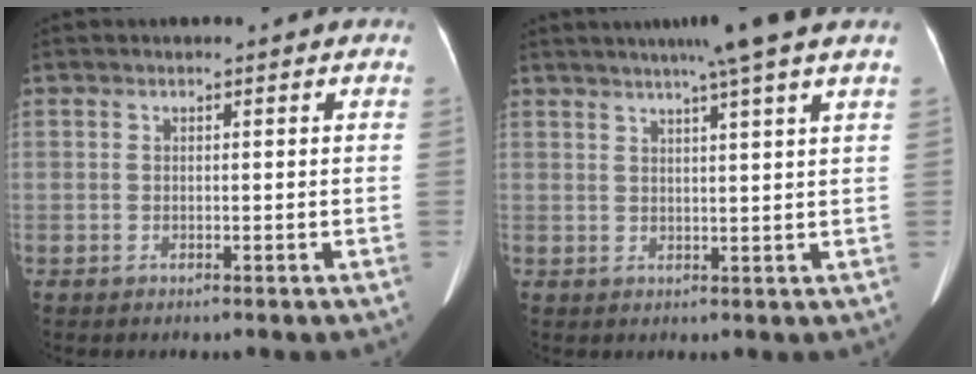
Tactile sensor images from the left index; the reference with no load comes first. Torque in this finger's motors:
{"motor_torque": [0.58, -1.56, 0.39, 0.06]}